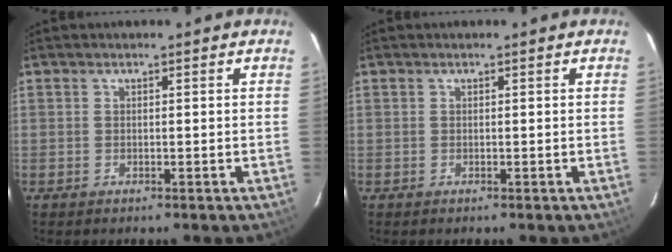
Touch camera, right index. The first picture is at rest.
{"total": 0.0}